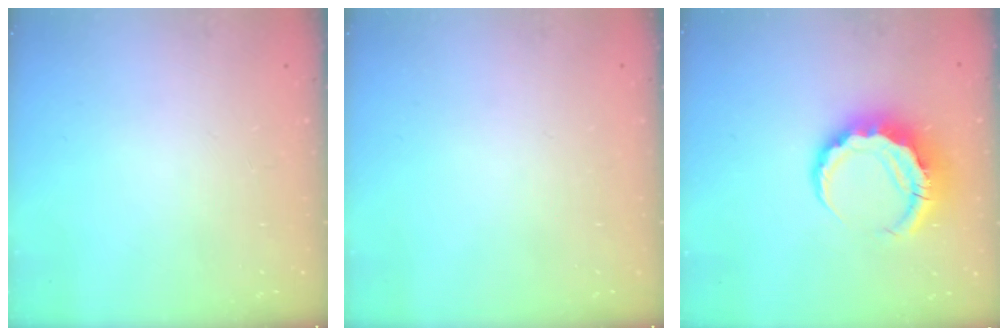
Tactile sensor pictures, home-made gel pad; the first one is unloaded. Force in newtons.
{"total": 0.0}
{"total": 8.6, "press": 8.5, "slide": 1.5}